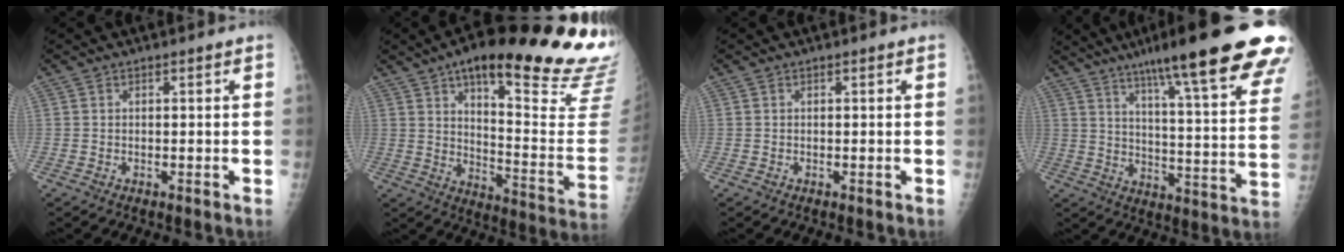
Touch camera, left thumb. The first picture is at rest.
{"total": 31.5, "force": [20.2, 7.4, 23.0], "torque": [-0.247, -0.079, 0.276]}
{"total": 0.0}
{"total": 27.8, "force": [19.0, 3.5, 20.1], "torque": [-0.262, -0.065, 0.261]}